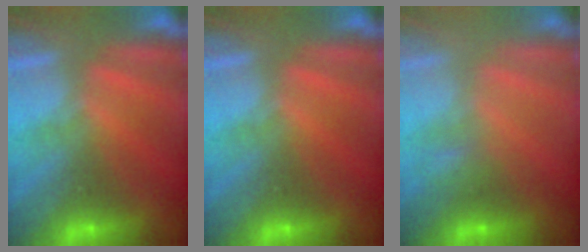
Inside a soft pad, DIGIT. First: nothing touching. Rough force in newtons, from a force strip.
{"total": 0.0}
{"total": 2.1}